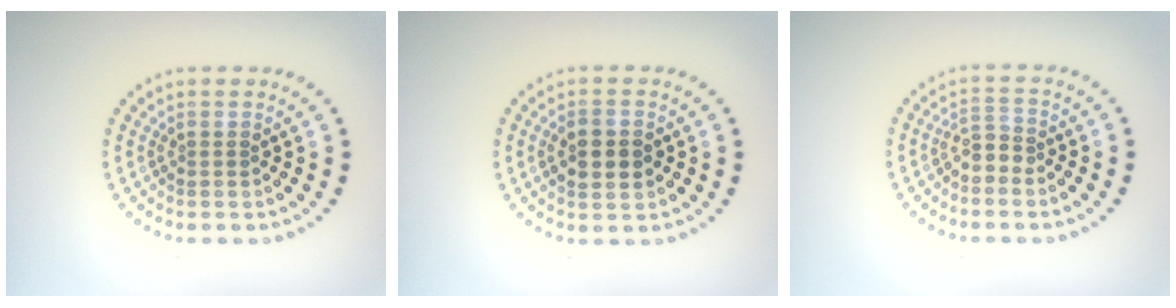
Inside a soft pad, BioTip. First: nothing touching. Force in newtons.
{"total": 2.9, "press": 2.9, "slide": 0.1}
{"total": 1.8, "press": 1.4, "slide": 1.0}